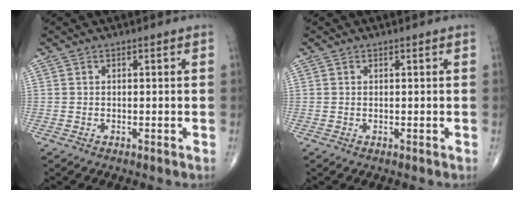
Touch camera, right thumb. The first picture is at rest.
{"total": 0.0}